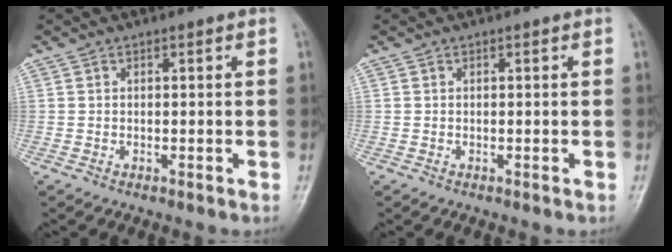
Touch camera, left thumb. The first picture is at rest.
{"total": 0.0}